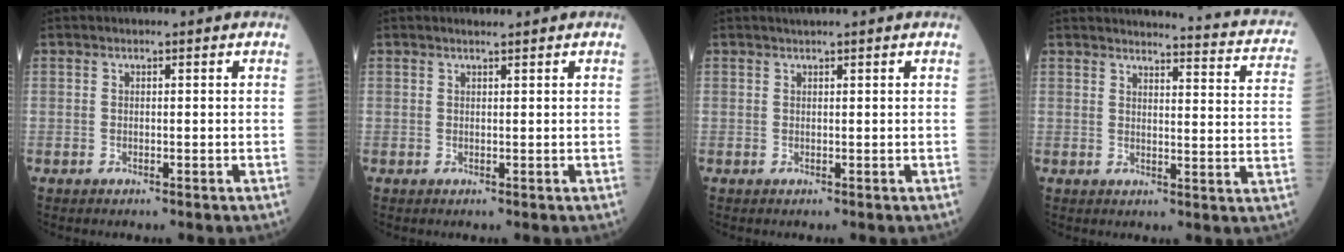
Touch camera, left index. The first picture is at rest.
{"total": 0.9, "force": [0.9, -0.2, 0.3], "torque": [-0.008, -0.001, 0.018]}
{"total": 1.1, "force": [1.0, -0.3, 0.5], "torque": [-0.009, 0.004, 0.021]}
{"total": 14.6, "force": [13.7, 1.6, 4.8], "torque": [-0.039, -0.055, 0.125]}